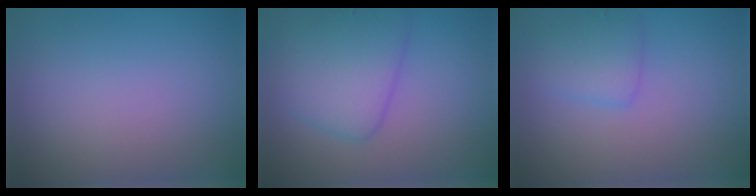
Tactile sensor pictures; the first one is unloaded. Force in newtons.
{"total": 4.6, "press": 4.6, "slide": 0.1}
{"total": 2.2, "press": 2.2, "slide": 0.2}